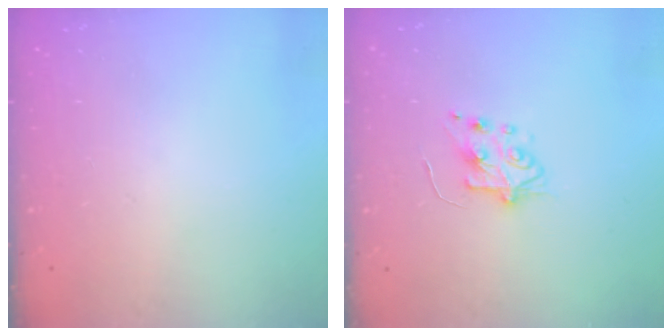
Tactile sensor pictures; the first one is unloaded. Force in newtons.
{"total": 5.8, "press": 5.8, "slide": 0.6}